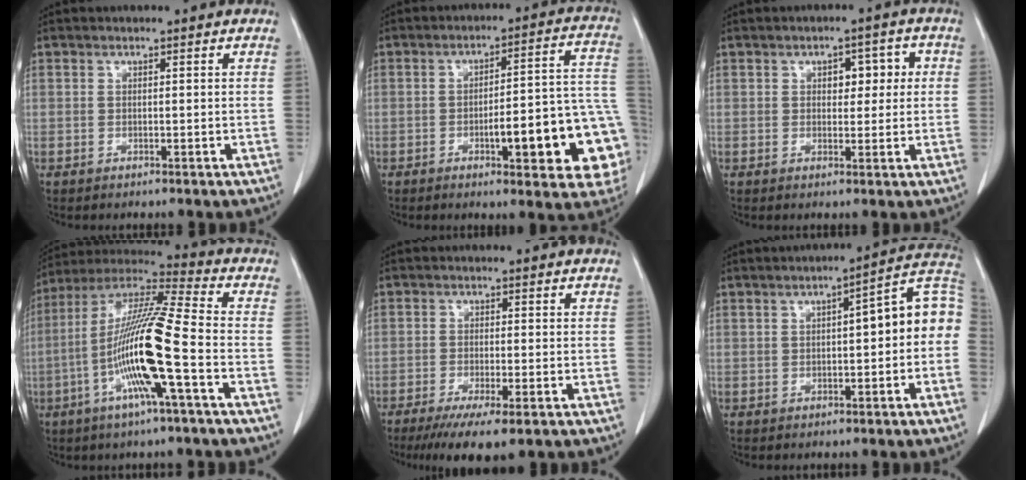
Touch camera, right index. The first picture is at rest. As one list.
[{"total": 17.1, "force": [-5.1, 3.3, 16.0], "torque": [-0.120, 0.039, -0.053]}, {"total": 4.5, "force": [0.9, 2.5, 3.6], "torque": [-0.043, 0.019, 0.014]}, {"total": 16.6, "force": [-4.7, -0.1, 15.9], "torque": [-0.317, 0.000, -0.100]}, {"total": 8.9, "force": [-6.3, 1.2, 6.2], "torque": [-0.090, -0.020, -0.095]}, {"total": 9.5, "force": [-0.2, 2.3, 9.2], "torque": [-0.120, 0.043, -0.006]}]